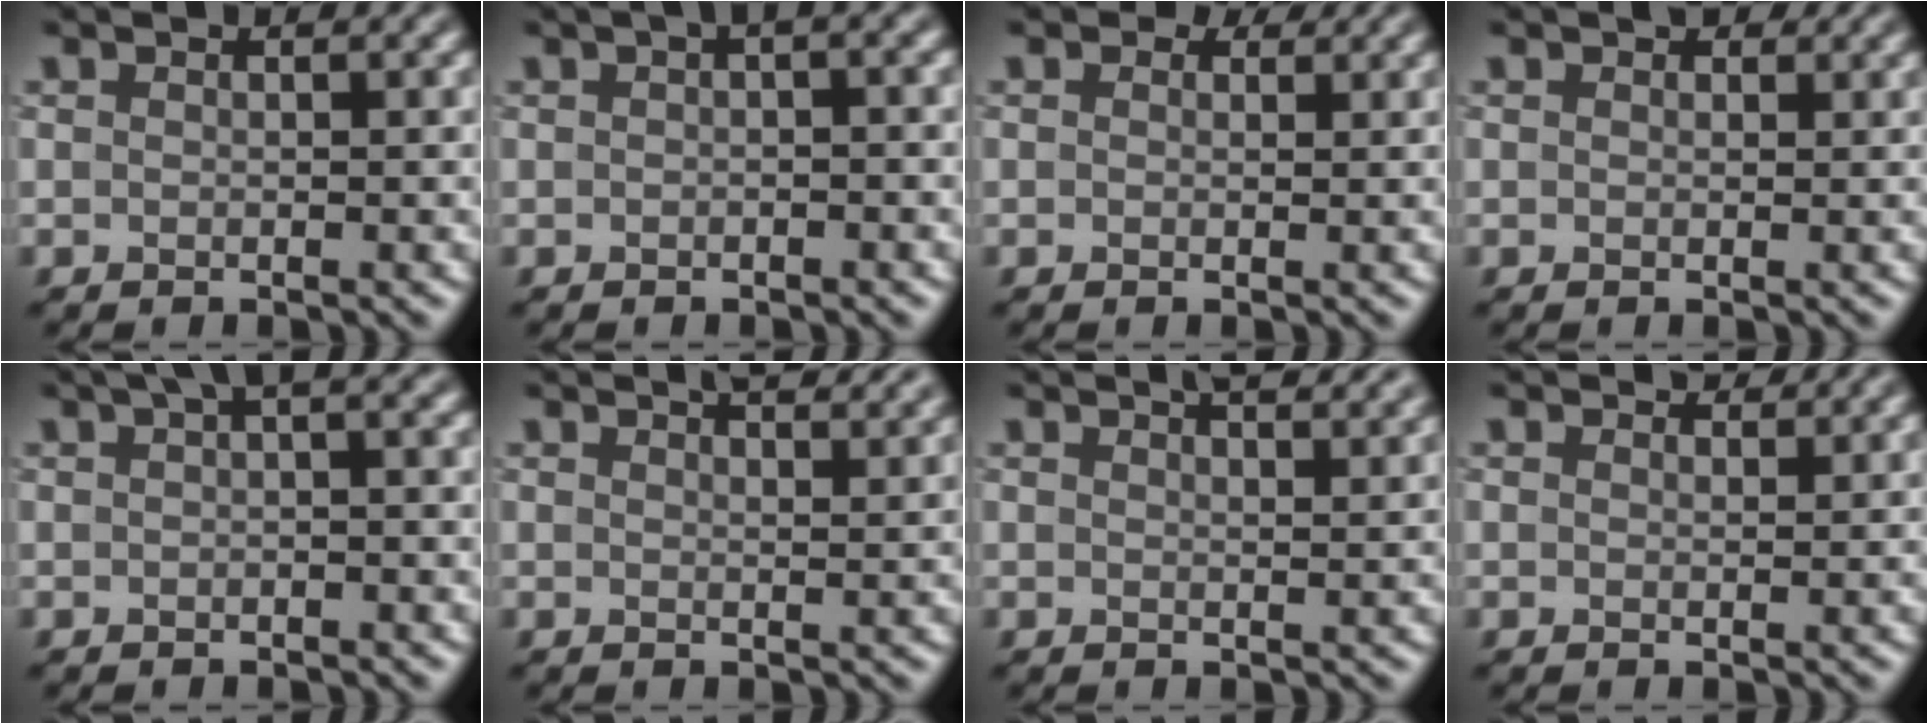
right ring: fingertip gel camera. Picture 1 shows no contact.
{"total": 1.7, "force": [0.3, 0.4, 1.6], "torque": [-0.022, 0.005, 0.003]}
{"total": 1.4, "force": [1.0, 0.8, 0.7], "torque": [-0.012, -0.002, 0.006]}
{"total": 1.1, "force": [0.8, 0.7, 0.5], "torque": [-0.005, -0.002, 0.011]}
{"total": 1.9, "force": [0.5, 0.4, 1.8], "torque": [-0.022, 0.009, 0.009]}
{"total": 3.8, "force": [2.9, 1.3, 2.0], "torque": [-0.004, 0.016, 0.019]}
{"total": 4.1, "force": [3.1, 1.5, 2.3], "torque": [-0.003, 0.019, 0.016]}
{"total": 1.6, "force": [1.4, 0.5, 0.5], "torque": [-0.012, -0.003, 0.021]}